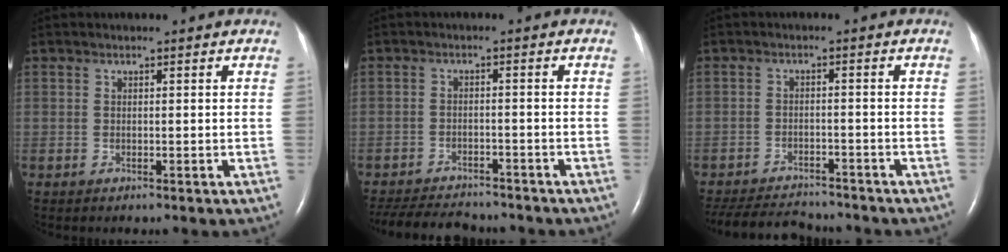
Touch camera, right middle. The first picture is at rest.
{"total": 11.2, "force": [-10.3, 2.6, 3.7], "torque": [-0.073, -0.008, -0.147]}
{"total": 10.7, "force": [-10.0, 2.3, 2.9], "torque": [-0.060, -0.005, -0.147]}